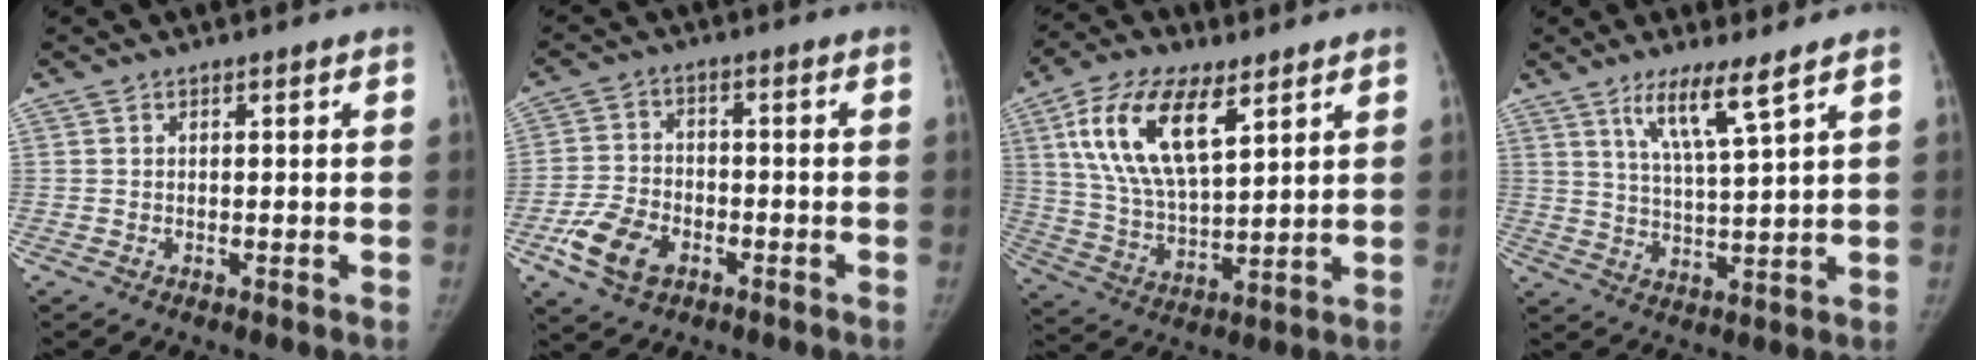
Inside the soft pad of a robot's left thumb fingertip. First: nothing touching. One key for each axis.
{"total": 9.1, "fx": -4.4, "fy": 5.8, "fz": 5.4, "tx": -0.098, "ty": 0.014, "tz": -0.082}
{"total": 17.0, "fx": 7.6, "fy": 7.7, "fz": 13.1, "tx": -0.233, "ty": -0.021, "tz": 0.146}
{"total": 8.1, "fx": 5.1, "fy": 0.3, "fz": 6.3, "tx": -0.117, "ty": -0.035, "tz": 0.099}